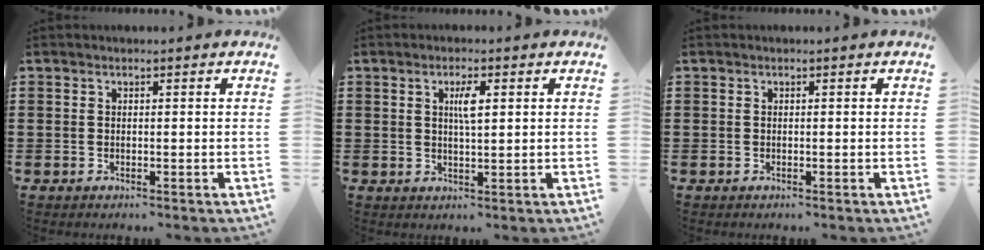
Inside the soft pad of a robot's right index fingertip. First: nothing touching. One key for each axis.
{"total": 3.1, "fx": 0.8, "fy": 0.8, "fz": 2.9, "tx": -0.059, "ty": 0.006, "tz": 0.010}
{"total": 0.0}